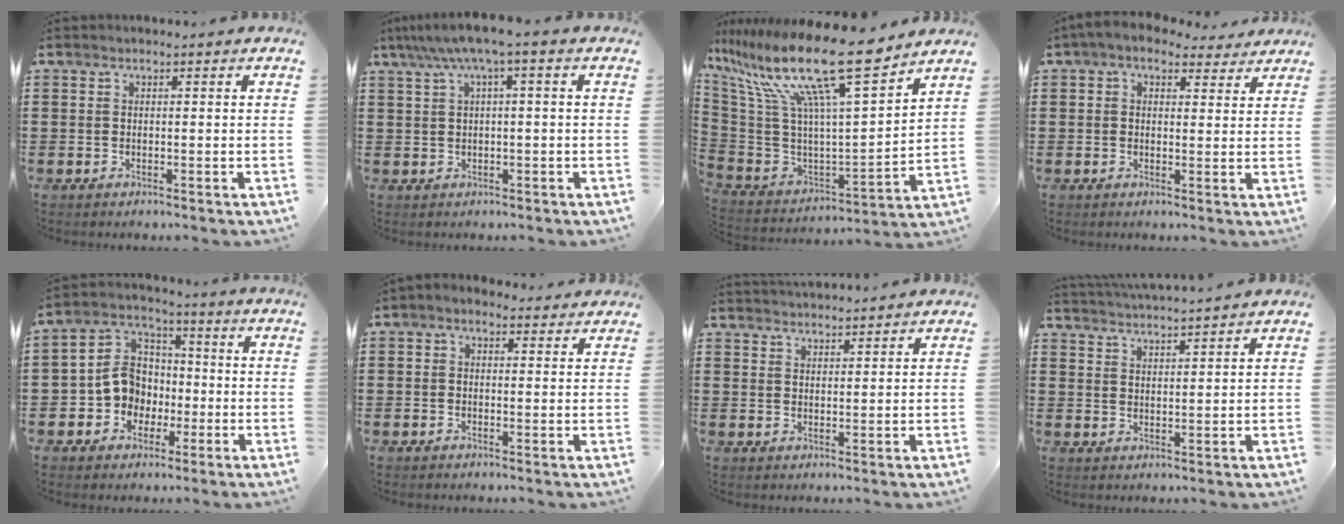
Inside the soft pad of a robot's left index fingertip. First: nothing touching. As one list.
[{"total": 4.0, "force": [0.5, 0.1, 3.9], "torque": [-0.074, 0.001, 0.005]}, {"total": 18.5, "force": [12.8, 2.3, 13.2], "torque": [-0.280, -0.080, 0.201]}, {"total": 3.5, "force": [2.7, 1.5, 1.5], "torque": [-0.042, -0.006, 0.049]}, {"total": 7.9, "force": [-1.8, 7.1, 2.9], "torque": [-0.093, 0.010, -0.037]}, {"total": 1.4, "force": [0.8, 0.9, 0.7], "torque": [-0.016, 0.006, 0.014]}, {"total": 2.5, "force": [2.5, -0.1, -0.1], "torque": [-0.005, -0.007, 0.048]}, {"total": 3.1, "force": [3.0, -0.6, 0.0], "torque": [-0.012, -0.020, 0.053]}]